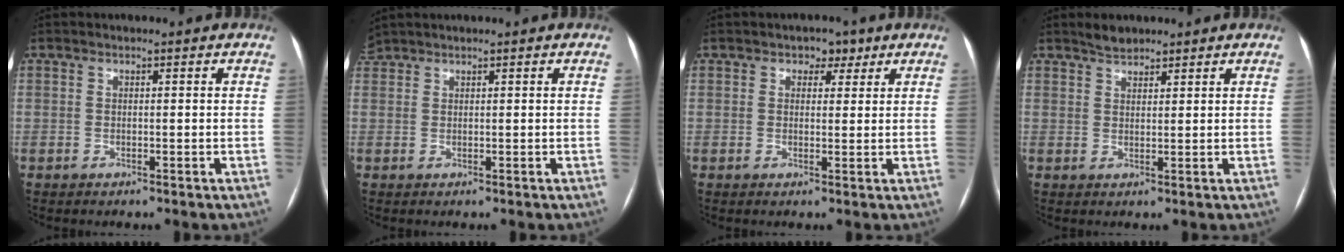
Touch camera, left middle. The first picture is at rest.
{"total": 1.3, "force": [1.3, 0.1, 0.0], "torque": [-0.010, 0.016, 0.033]}
{"total": 2.9, "force": [1.6, 2.0, 1.3], "torque": [-0.013, 0.007, 0.019]}
{"total": 2.5, "force": [2.3, 0.9, 0.7], "torque": [-0.016, 0.006, 0.039]}